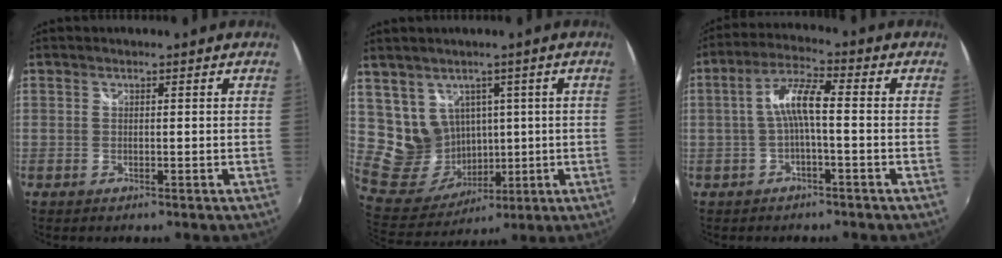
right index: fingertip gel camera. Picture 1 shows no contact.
{"total": 12.2, "force": [3.9, 10.9, 3.8], "torque": [-0.100, 0.010, 0.107]}
{"total": 6.0, "force": [-1.0, 0.9, 5.9], "torque": [-0.127, 0.014, -0.019]}